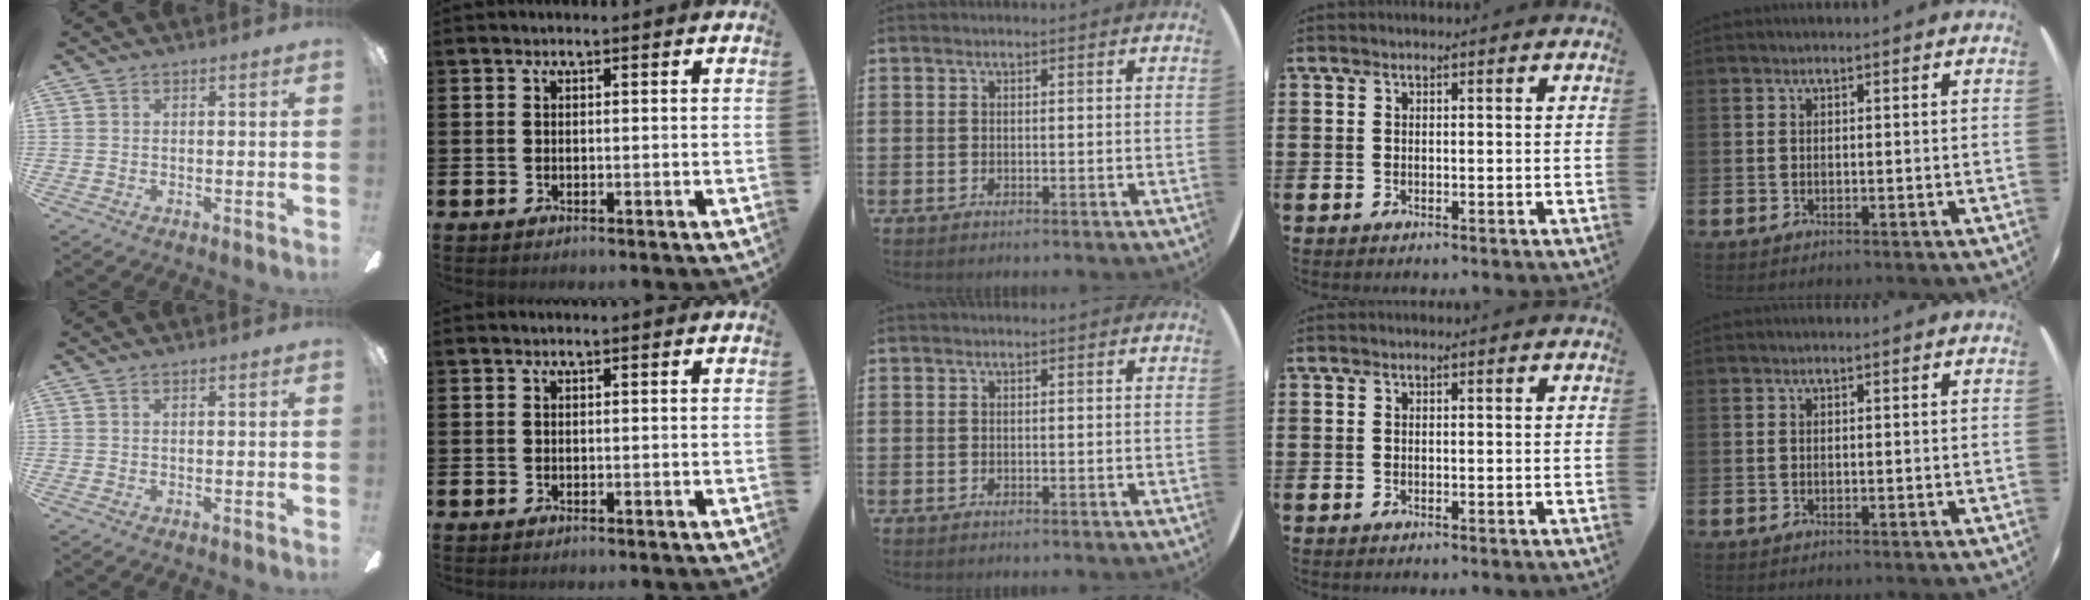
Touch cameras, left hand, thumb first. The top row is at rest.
{}